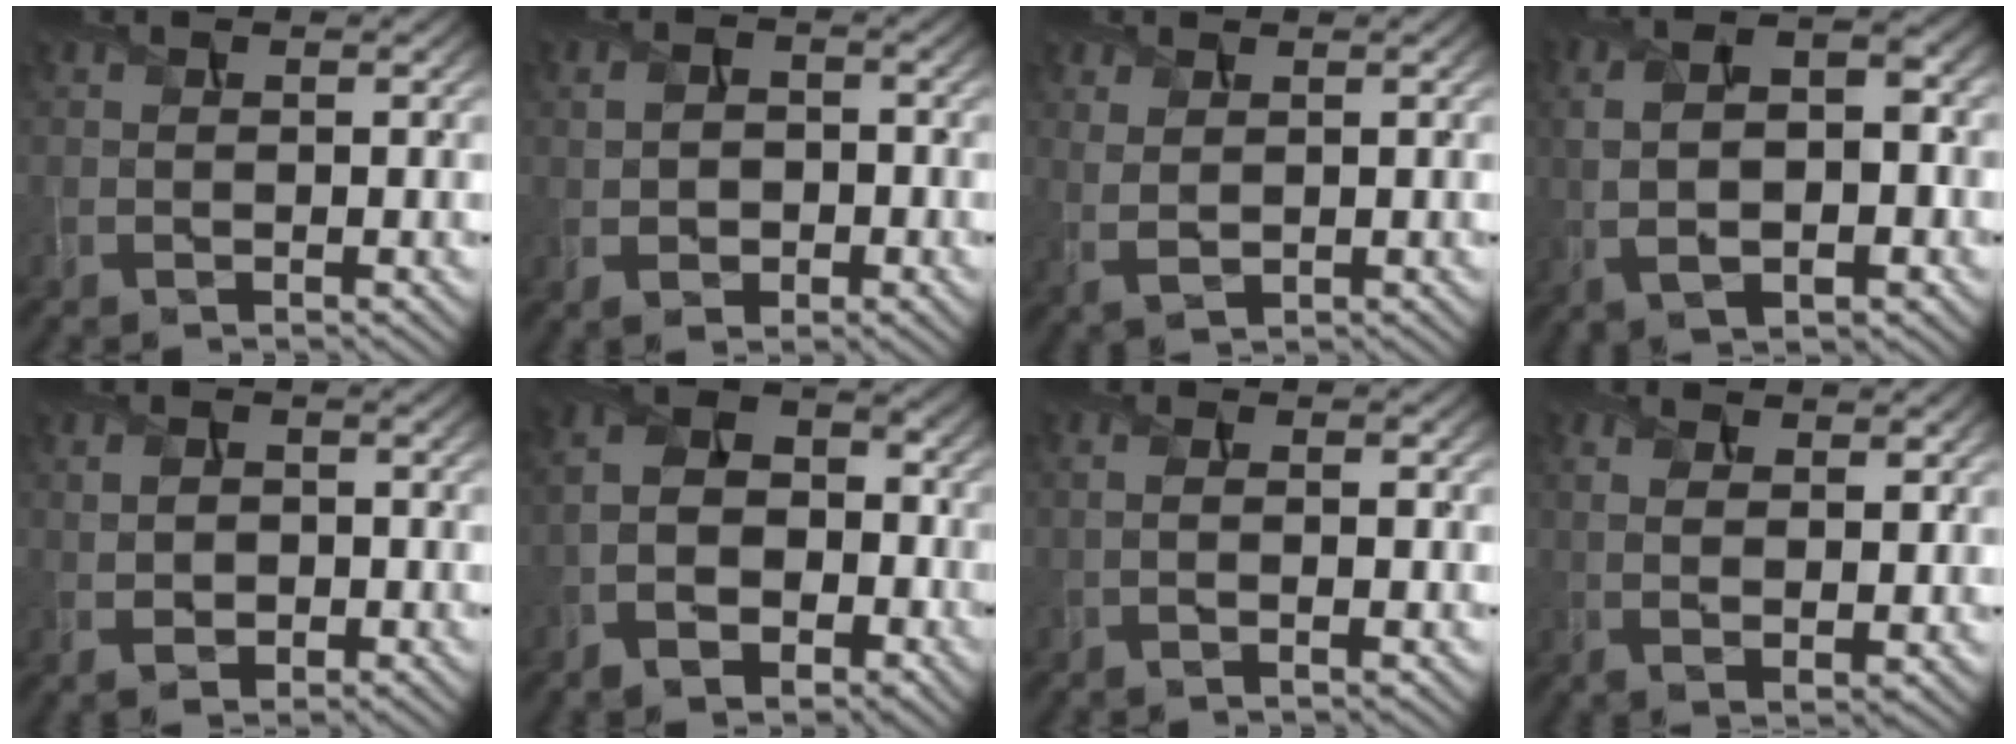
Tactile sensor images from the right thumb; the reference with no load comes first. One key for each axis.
{"total": 3.4, "fx": -0.7, "fy": 2.5, "fz": 2.2, "tx": -0.035, "ty": 0.000, "tz": -0.015}
{"total": 2.5, "fx": 0.8, "fy": 1.3, "fz": 1.9, "tx": -0.052, "ty": -0.003, "tz": 0.020}
{"total": 10.1, "fx": -0.1, "fy": 5.2, "fz": 8.6, "tx": -0.187, "ty": -0.003, "tz": -0.004}
{"total": 3.2, "fx": -0.1, "fy": 2.3, "fz": 2.2, "tx": -0.038, "ty": -0.003, "tz": -0.002}
{"total": 9.6, "fx": -3.5, "fy": 6.7, "fz": 6.0, "tx": -0.133, "ty": -0.025, "tz": -0.072}
{"total": 3.0, "fx": -0.2, "fy": 0.8, "fz": 2.8, "tx": -0.051, "ty": -0.001, "tz": -0.007}
{"total": 5.0, "fx": 1.6, "fy": 2.2, "fz": 4.2, "tx": -0.087, "ty": -0.004, "tz": 0.028}